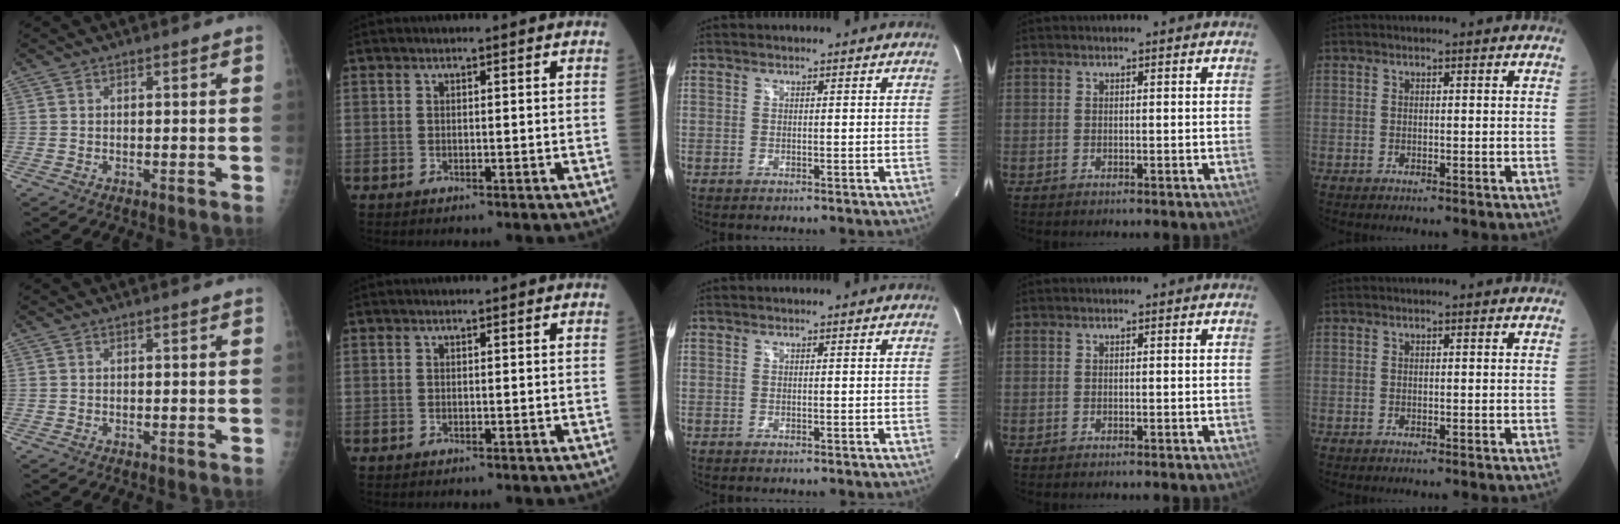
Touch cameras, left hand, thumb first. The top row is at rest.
{}